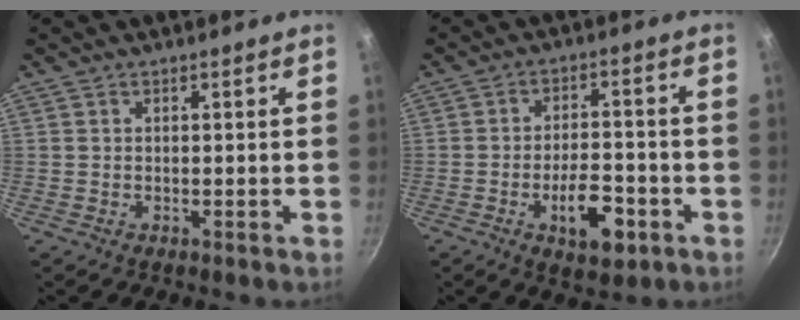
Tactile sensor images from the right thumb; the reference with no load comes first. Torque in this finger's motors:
{"motor_torque": [-0.05, 0.24, 0.36, 0.40, 0.19]}